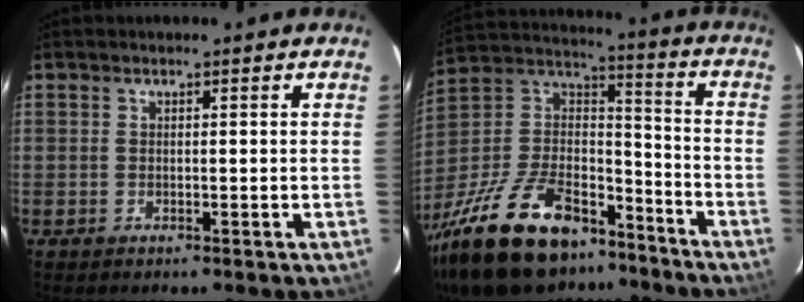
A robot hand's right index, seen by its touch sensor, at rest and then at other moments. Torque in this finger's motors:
{"motor_torque": [1.18, -0.96, 1.06, 0.21]}